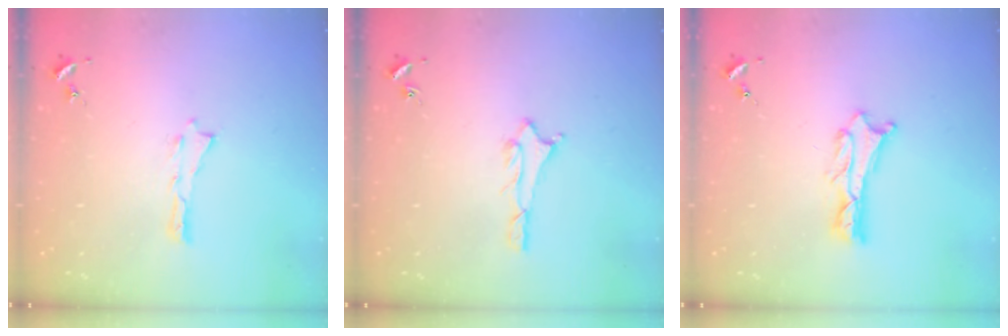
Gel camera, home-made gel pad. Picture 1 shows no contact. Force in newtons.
{"total": 1.5, "press": 1.5, "slide": 0.1}
{"total": 1.2, "press": 1.2, "slide": 0.2}